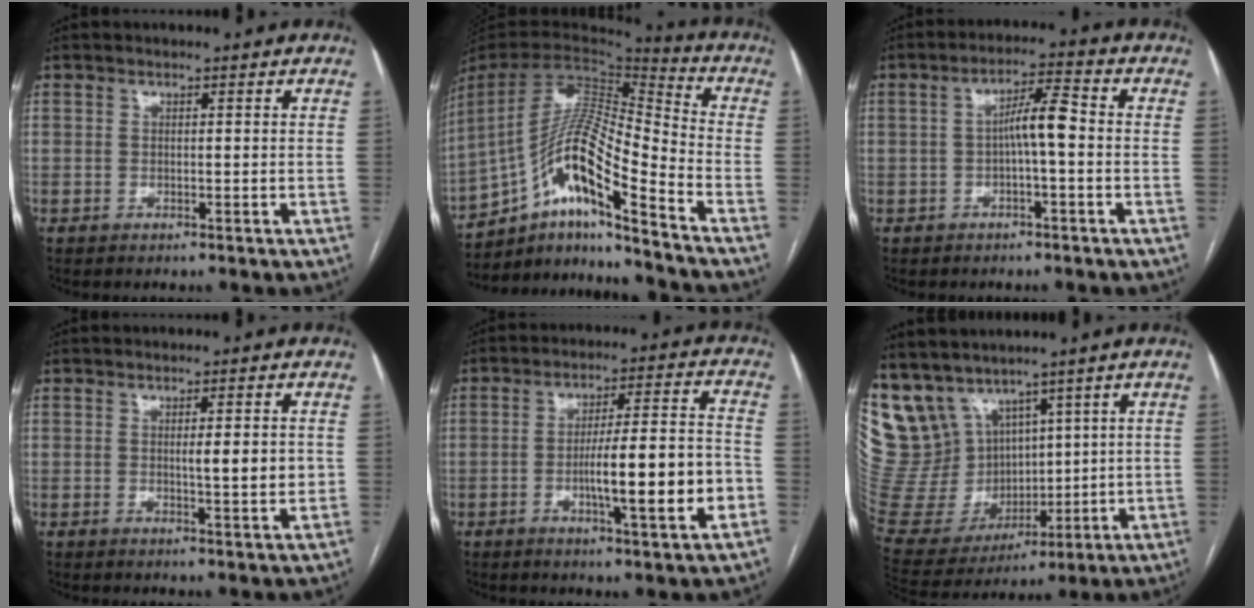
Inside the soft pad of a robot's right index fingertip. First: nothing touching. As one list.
[{"total": 17.7, "force": [-11.3, 1.3, 13.6], "torque": [-0.268, 0.008, -0.203]}, {"total": 5.5, "force": [-0.3, 0.8, 5.4], "torque": [-0.089, 0.018, -0.005]}, {"total": 4.2, "force": [0.2, 0.7, 4.2], "torque": [-0.062, -0.004, 0.003]}, {"total": 13.4, "force": [-3.6, 1.1, 12.8], "torque": [-0.202, 0.007, -0.053]}, {"total": 19.6, "force": [11.4, 13.7, 8.1], "torque": [-0.209, 0.055, 0.254]}]